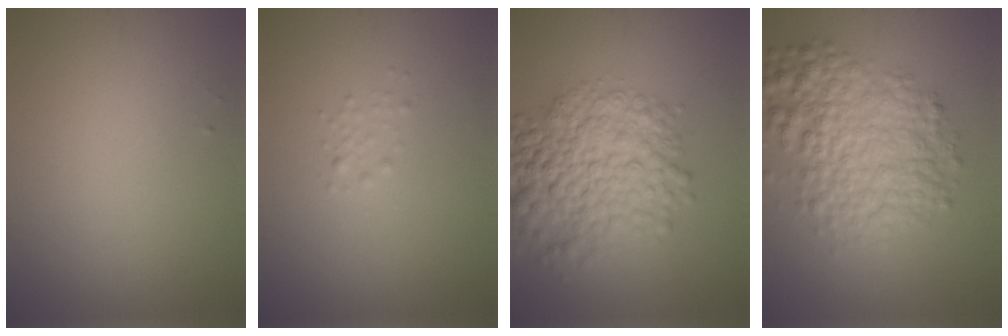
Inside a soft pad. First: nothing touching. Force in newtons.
{"total": 0.8, "press": 0.8, "slide": 0.1}
{"total": 8.1, "press": 8.1, "slide": 0.2}
{"total": 7.1, "press": 7.1, "slide": 0.2}